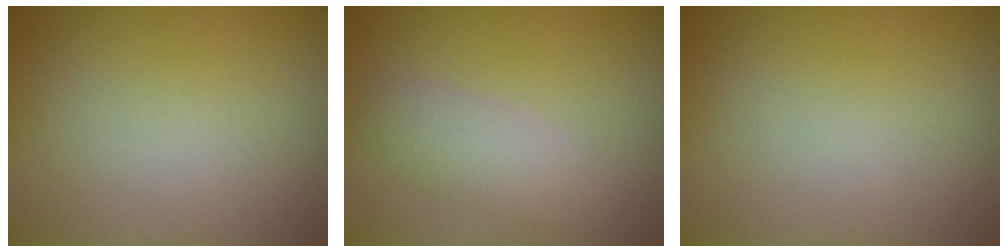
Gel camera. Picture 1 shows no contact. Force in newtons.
{"total": 2.6, "press": 2.6, "slide": 0.1}
{"total": 0.0}